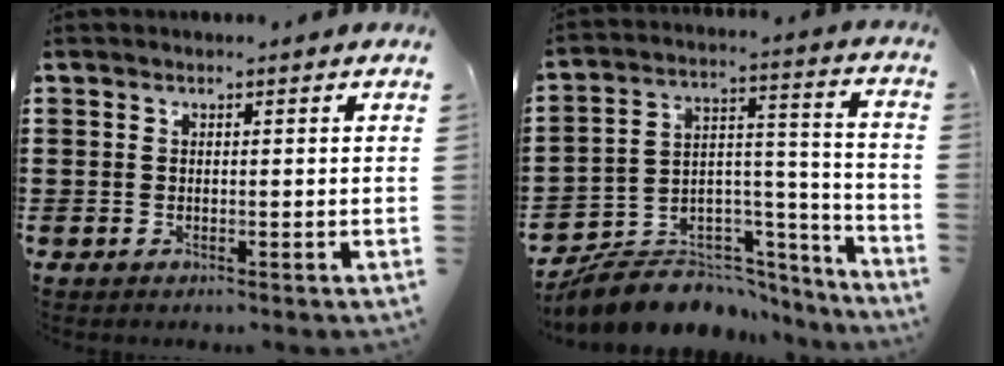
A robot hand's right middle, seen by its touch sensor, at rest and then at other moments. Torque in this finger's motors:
{"motor_torque": [2.14, 0.00, 0.31, 0.00]}